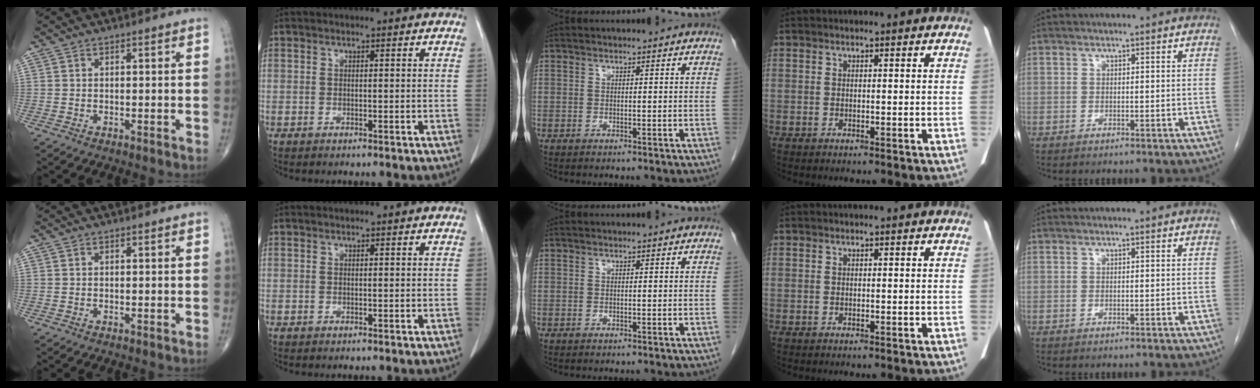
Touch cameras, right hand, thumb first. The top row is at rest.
{}